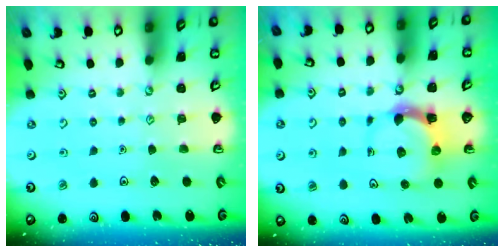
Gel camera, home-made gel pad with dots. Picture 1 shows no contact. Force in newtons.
{"total": 6.2, "press": 6.1, "slide": 1.4}